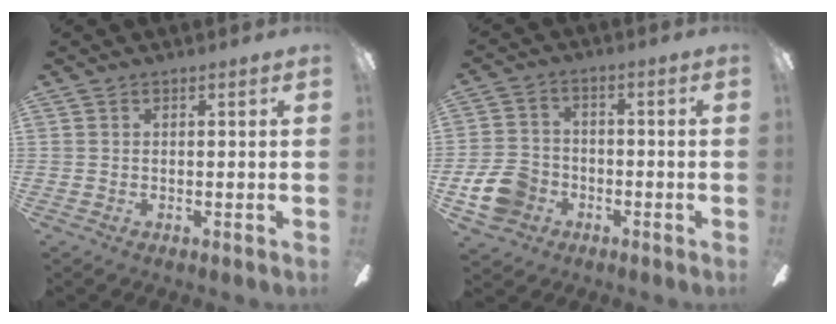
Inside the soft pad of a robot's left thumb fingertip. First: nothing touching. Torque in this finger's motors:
{"motor_torque": [0.52, 0.83, 0.24, -0.17, 0.03]}